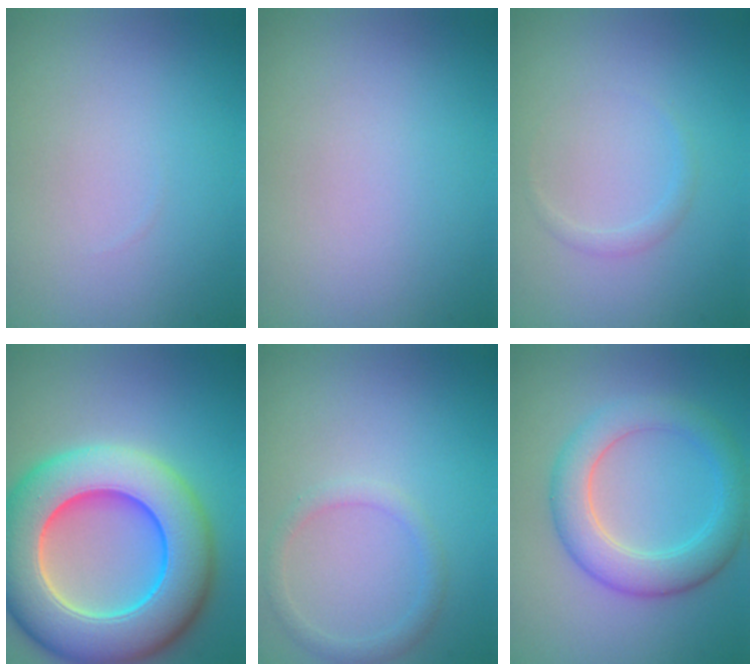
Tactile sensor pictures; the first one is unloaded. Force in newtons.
{"total": 0.0}
{"total": 0.8, "press": 0.8, "slide": 0.1}
{"total": 13.2, "press": 13.0, "slide": 2.1}
{"total": 1.5, "press": 1.5, "slide": 0.1}
{"total": 5.1, "press": 5.1, "slide": 0.3}